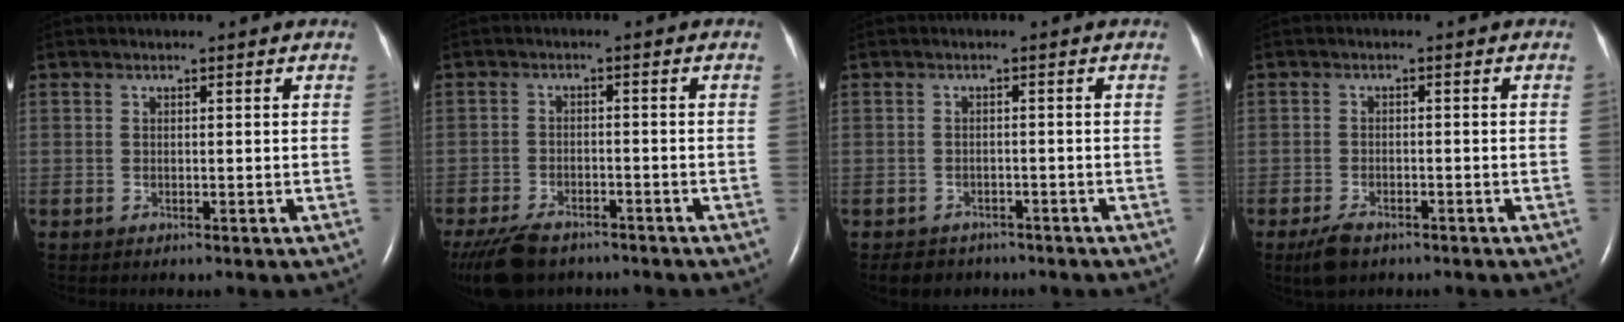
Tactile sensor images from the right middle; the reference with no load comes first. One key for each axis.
{"total": 9.8, "fx": -7.4, "fy": 4.5, "fz": 4.4, "tx": -0.096, "ty": -0.013, "tz": -0.119}
{"total": 3.8, "fx": -3.1, "fy": 2.3, "fz": 0.3, "tx": -0.014, "ty": 0.004, "tz": -0.041}
{"total": 3.6, "fx": -2.5, "fy": 1.6, "fz": 2.0, "tx": -0.049, "ty": -0.006, "tz": -0.039}